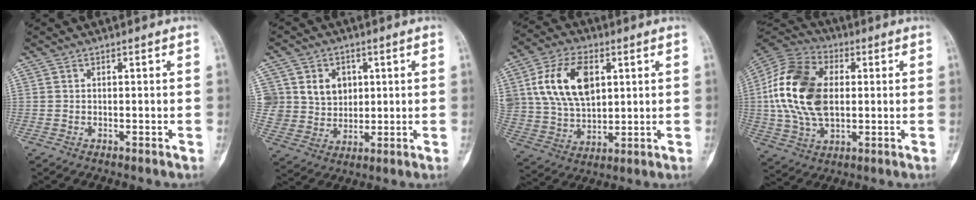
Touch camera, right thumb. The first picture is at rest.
{"total": 10.3, "force": [3.2, 9.0, 3.9], "torque": [-0.031, -0.010, 0.065]}
{"total": 15.5, "force": [4.7, 9.7, 11.2], "torque": [-0.193, -0.009, 0.097]}
{"total": 19.7, "force": [1.6, 12.5, 15.2], "torque": [-0.294, 0.009, 0.026]}